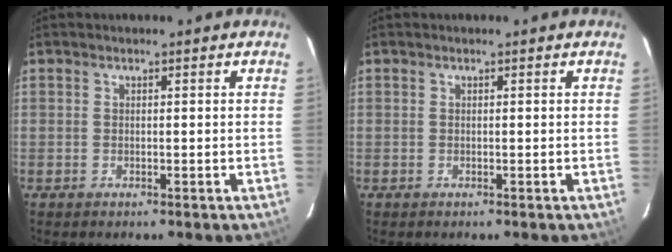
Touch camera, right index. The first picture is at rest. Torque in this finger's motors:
{"motor_torque": [0.00, 0.00, 0.06, 0.00]}